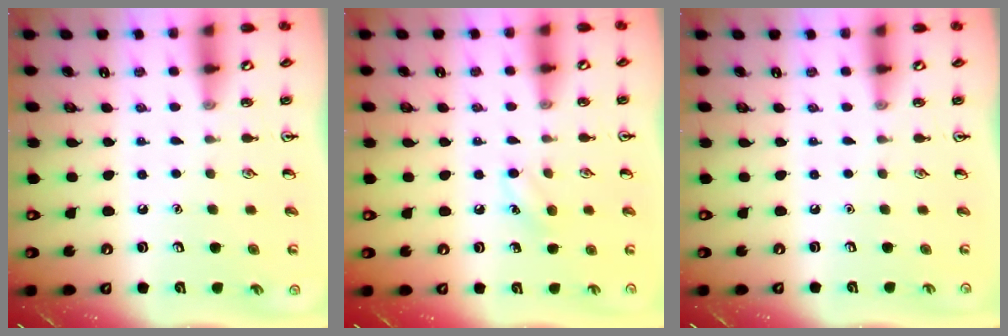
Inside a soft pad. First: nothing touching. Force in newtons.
{"total": 6.1, "press": 5.8, "slide": 1.6}
{"total": 0.0}